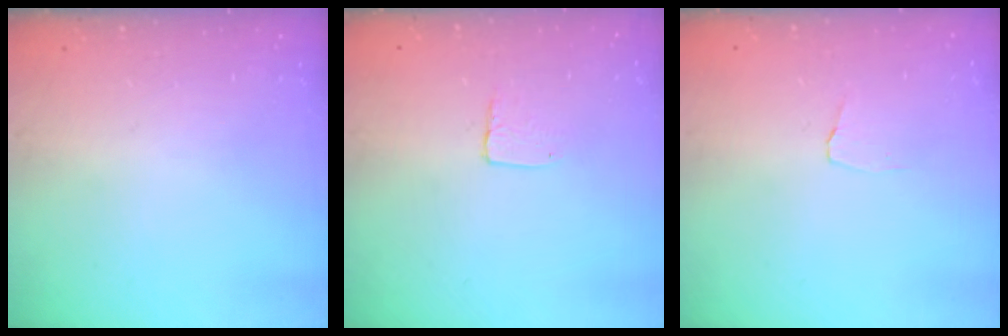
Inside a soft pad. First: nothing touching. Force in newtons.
{"total": 3.6, "press": 3.6, "slide": 0.3}
{"total": 2.9, "press": 2.8, "slide": 0.3}